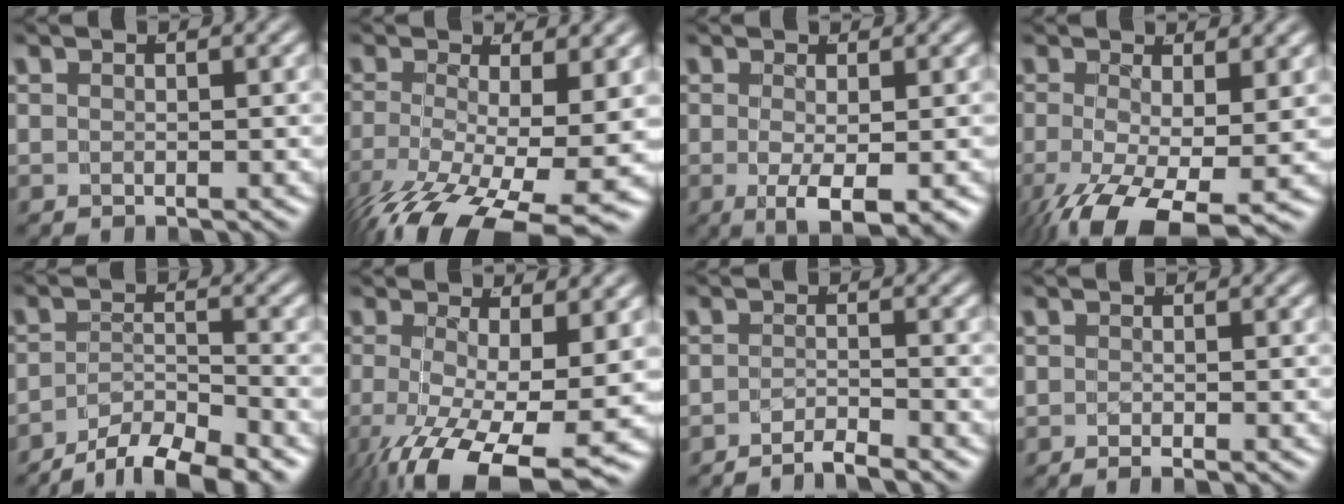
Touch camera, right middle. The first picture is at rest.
{"total": 9.9, "force": [-6.3, 3.6, 6.8], "torque": [-0.126, -0.052, -0.071]}
{"total": 5.3, "force": [-2.3, 1.7, 4.5], "torque": [-0.081, -0.032, -0.016]}
{"total": 7.2, "force": [-4.1, 2.9, 5.2], "torque": [-0.121, -0.058, -0.038]}
{"total": 7.5, "force": [-5.9, 2.7, 3.7], "torque": [-0.046, -0.013, -0.092]}
{"total": 9.7, "force": [-5.1, 4.0, 7.2], "torque": [-0.150, -0.061, -0.050]}
{"total": 2.8, "force": [-2.5, 0.2, 1.1], "torque": [-0.017, -0.003, -0.047]}
{"total": 0.9, "force": [-0.8, -0.1, 0.5], "torque": [-0.006, 0.001, -0.015]}